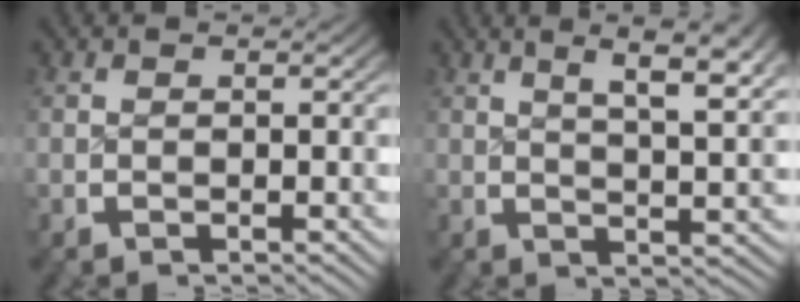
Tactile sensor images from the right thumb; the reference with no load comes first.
{"total": 6.6, "force": [3.6, 2.0, 5.1], "torque": [-0.060, 0.019, 0.053]}